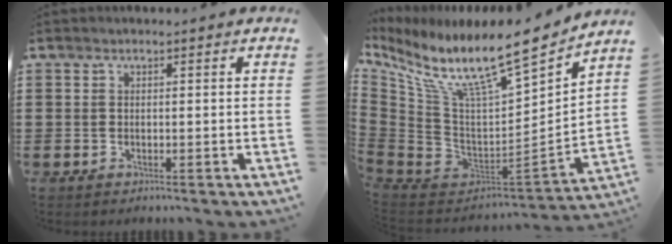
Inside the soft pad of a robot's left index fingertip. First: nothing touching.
{"total": 11.9, "force": [8.5, 2.3, 8.0], "torque": [-0.162, -0.072, 0.136]}